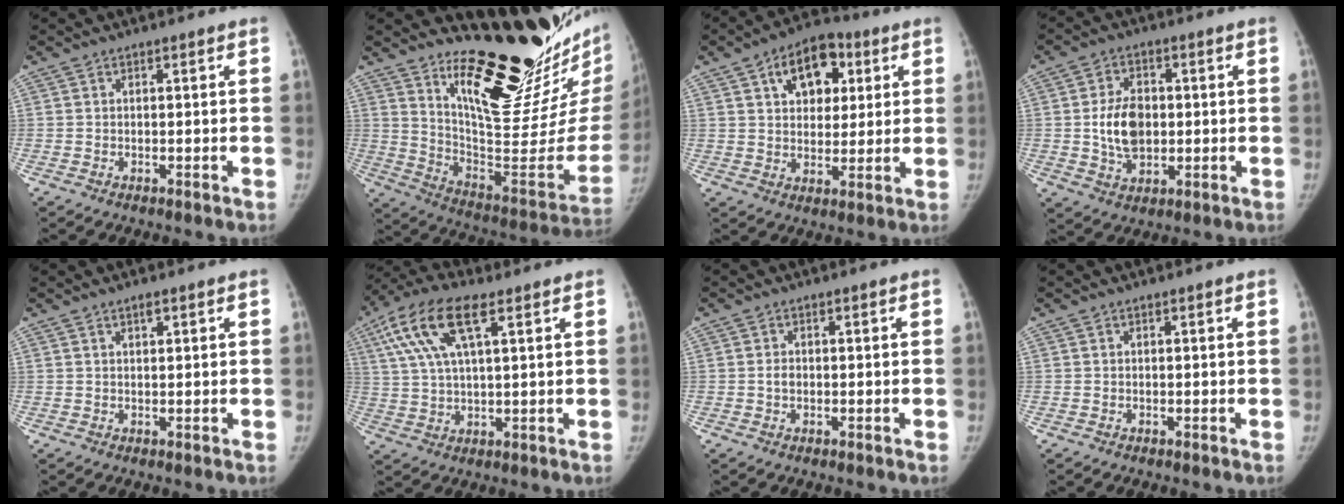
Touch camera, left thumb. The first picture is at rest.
{"total": 28.3, "force": [21.9, 6.5, 16.7], "torque": [-0.209, -0.195, 0.323]}
{"total": 12.8, "force": [5.2, 8.2, 8.3], "torque": [-0.084, -0.003, 0.080]}
{"total": 9.2, "force": [0.2, 6.3, 6.7], "torque": [-0.102, -0.001, 0.008]}
{"total": 1.6, "force": [1.1, 0.5, 1.1], "torque": [-0.013, -0.005, 0.017]}
{"total": 13.8, "force": [6.0, 5.3, 11.3], "torque": [-0.236, 0.011, 0.110]}
{"total": 1.4, "force": [0.0, 1.0, 0.9], "torque": [-0.015, 0.001, 0.000]}
{"total": 0.0}